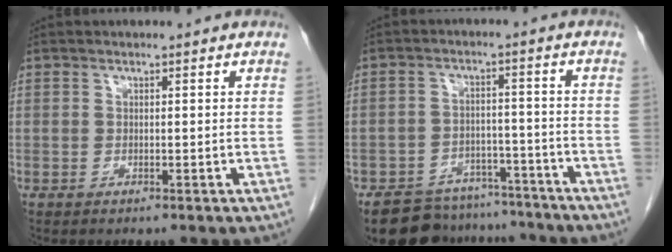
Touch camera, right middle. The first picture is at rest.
{"total": 12.6, "force": [-11.3, 5.1, 2.5], "torque": [-0.034, 0.011, -0.156]}